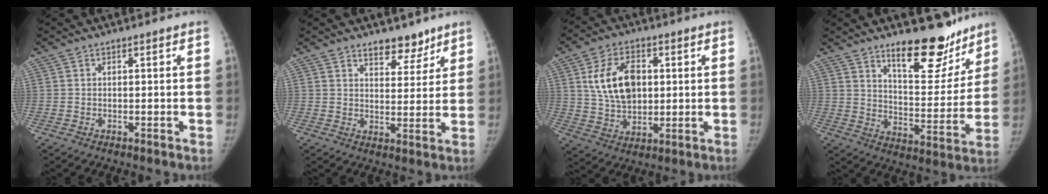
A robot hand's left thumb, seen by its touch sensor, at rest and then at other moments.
{"total": 6.3, "force": [4.8, 3.1, 2.6], "torque": [-0.006, -0.034, 0.075]}
{"total": 12.5, "force": [2.7, 8.3, 8.9], "torque": [-0.132, -0.006, 0.054]}
{"total": 16.5, "force": [12.2, 6.4, 9.0], "torque": [-0.067, -0.096, 0.183]}